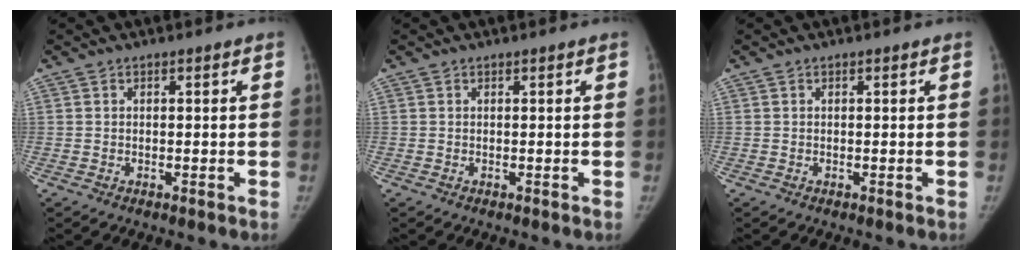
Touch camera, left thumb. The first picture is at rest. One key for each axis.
{"total": 0.0}
{"total": 0.0}